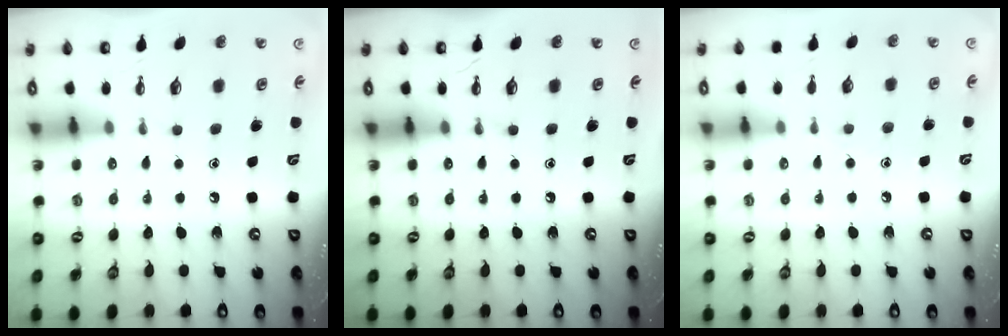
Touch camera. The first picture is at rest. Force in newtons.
{"total": 0.0}
{"total": 5.6, "press": 5.6, "slide": 0.6}